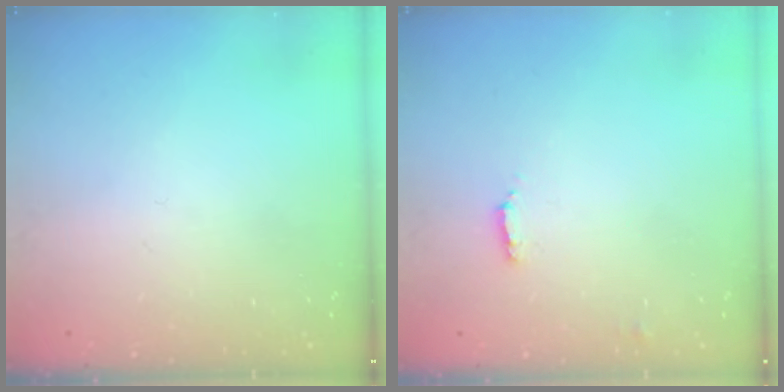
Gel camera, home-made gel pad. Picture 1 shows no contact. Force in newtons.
{"total": 1.4, "press": 1.4, "slide": 0.4}